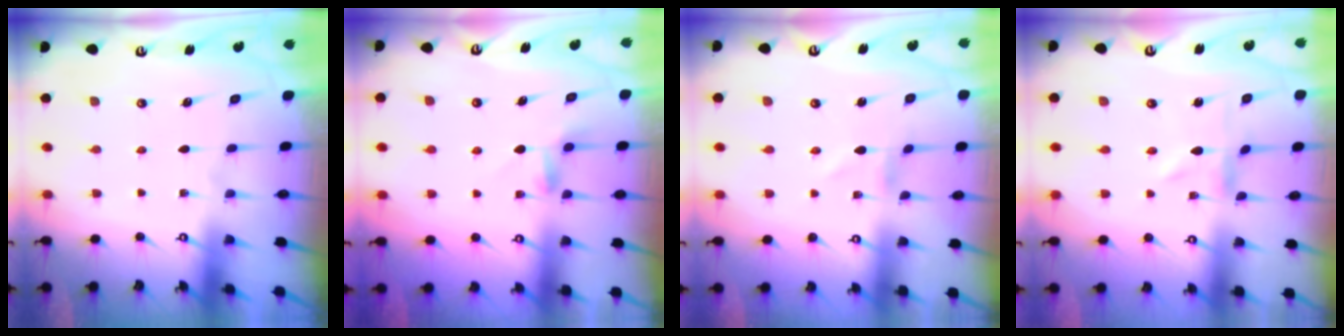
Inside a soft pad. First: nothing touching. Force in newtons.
{"total": 3.3, "press": 3.3, "slide": 0.4}
{"total": 1.0, "press": 1.0, "slide": 0.1}
{"total": 0.0}